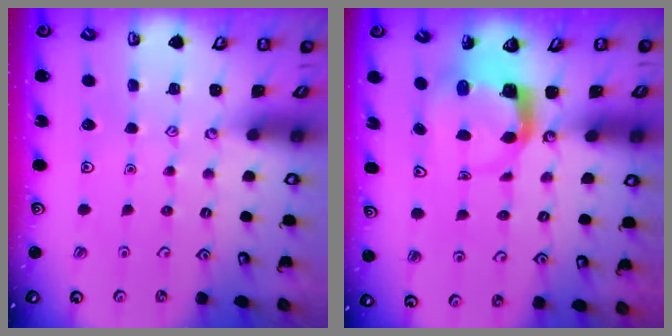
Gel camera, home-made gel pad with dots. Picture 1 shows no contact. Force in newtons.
{"total": 5.2, "press": 5.1, "slide": 0.7}